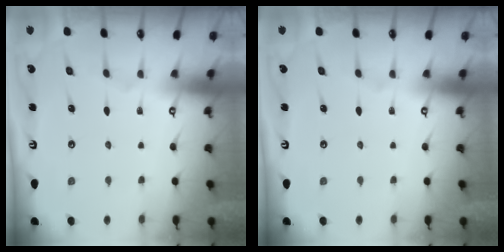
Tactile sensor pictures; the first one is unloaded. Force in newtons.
{"total": 0.0}